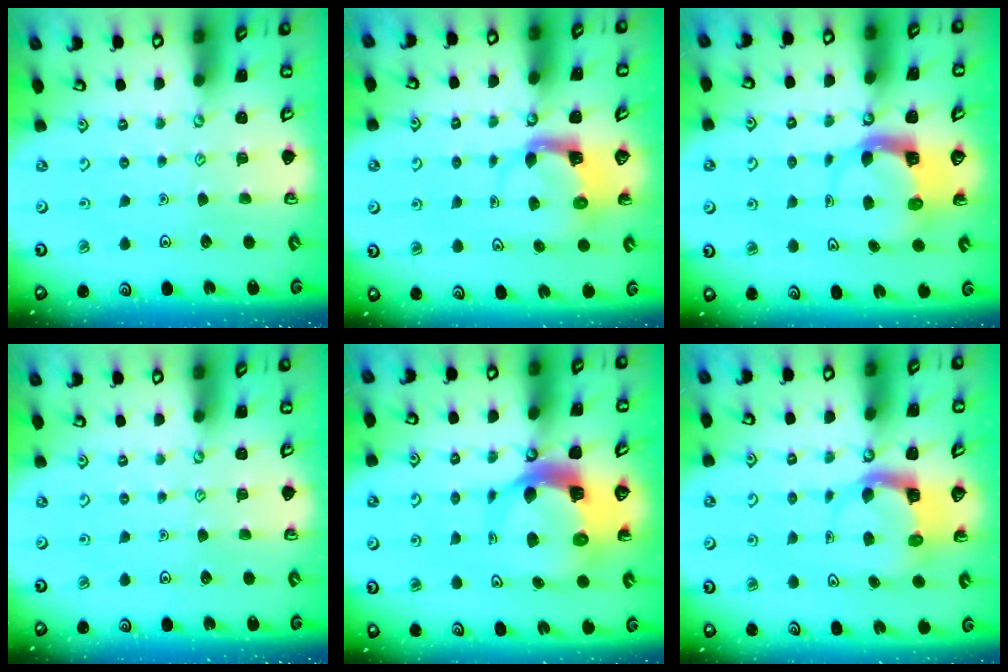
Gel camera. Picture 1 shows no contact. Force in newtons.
{"total": 3.9, "press": 3.8, "slide": 0.6}
{"total": 5.0, "press": 4.9, "slide": 0.9}
{"total": 0.0}
{"total": 8.8, "press": 8.7, "slide": 1.1}
{"total": 4.0, "press": 4.0, "slide": 0.3}